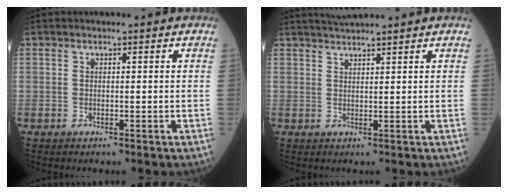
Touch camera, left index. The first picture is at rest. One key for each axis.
{"total": 3.9, "fx": 3.7, "fy": -0.5, "fz": 1.3, "tx": -0.021, "ty": 0.026, "tz": 0.066}